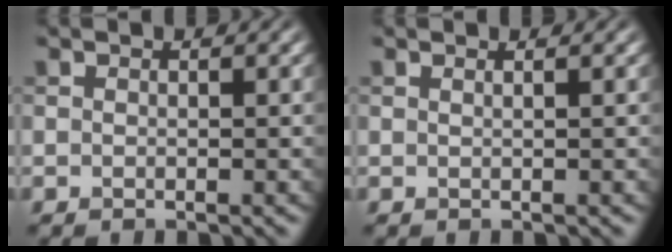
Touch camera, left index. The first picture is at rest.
{"total": 1.2, "force": [0.6, 0.5, 0.8], "torque": [-0.005, -0.001, -0.005]}